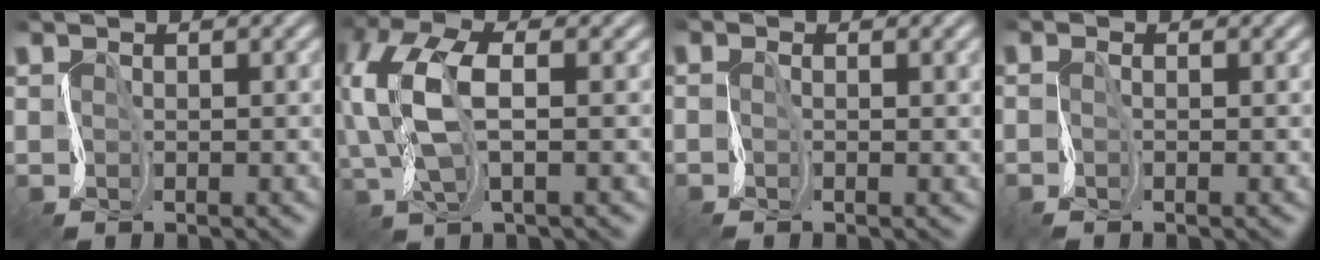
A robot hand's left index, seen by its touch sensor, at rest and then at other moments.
{"total": 7.9, "force": [0.7, 3.8, 6.9], "torque": [-0.172, 0.010, 0.006]}
{"total": 2.3, "force": [0.1, 0.8, 2.2], "torque": [-0.033, 0.002, -0.012]}
{"total": 0.9, "force": [-0.5, 0.1, 0.7], "torque": [-0.012, -0.006, -0.013]}